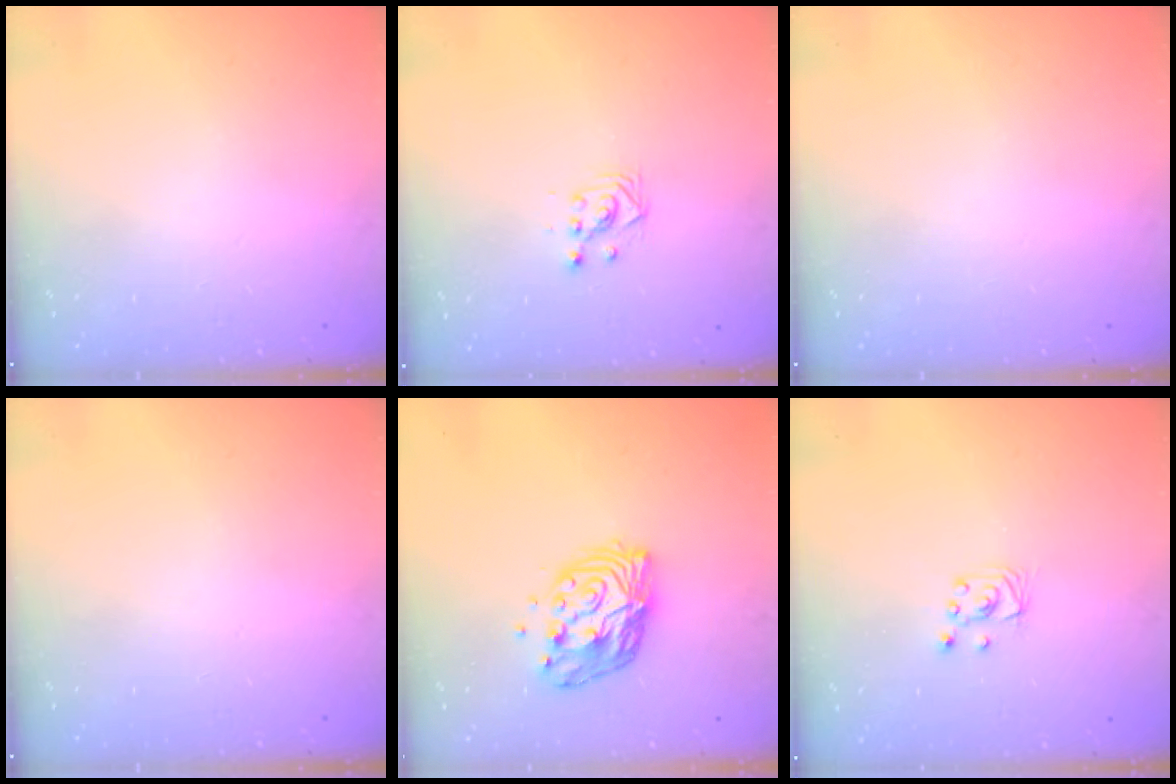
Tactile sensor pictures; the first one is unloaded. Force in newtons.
{"total": 3.0, "press": 3.0, "slide": 0.1}
{"total": 0.0}
{"total": 0.0}
{"total": 11.1, "press": 11.1, "slide": 1.1}
{"total": 3.0, "press": 3.0, "slide": 0.2}